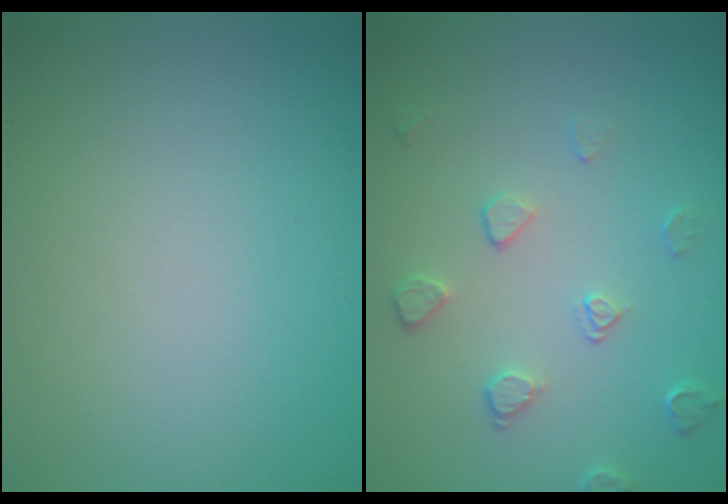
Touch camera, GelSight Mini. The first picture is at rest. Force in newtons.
{"total": 2.0, "press": 1.3, "slide": 1.5}